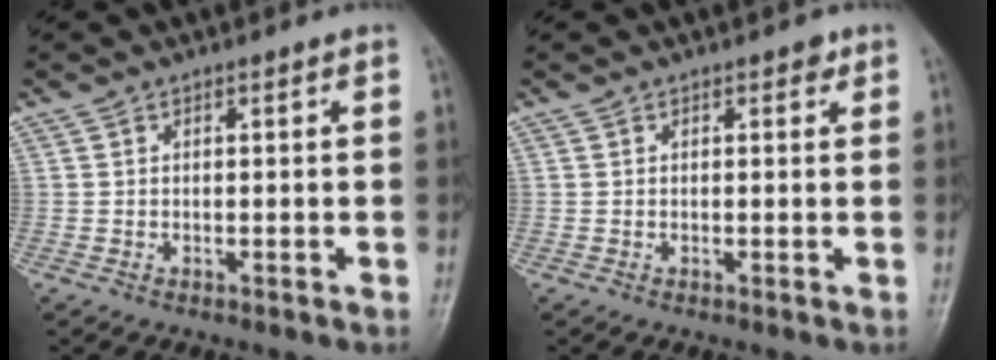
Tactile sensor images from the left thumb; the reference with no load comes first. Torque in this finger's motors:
{"motor_torque": [2.15, 2.10, -0.02, -0.22, 0.04]}